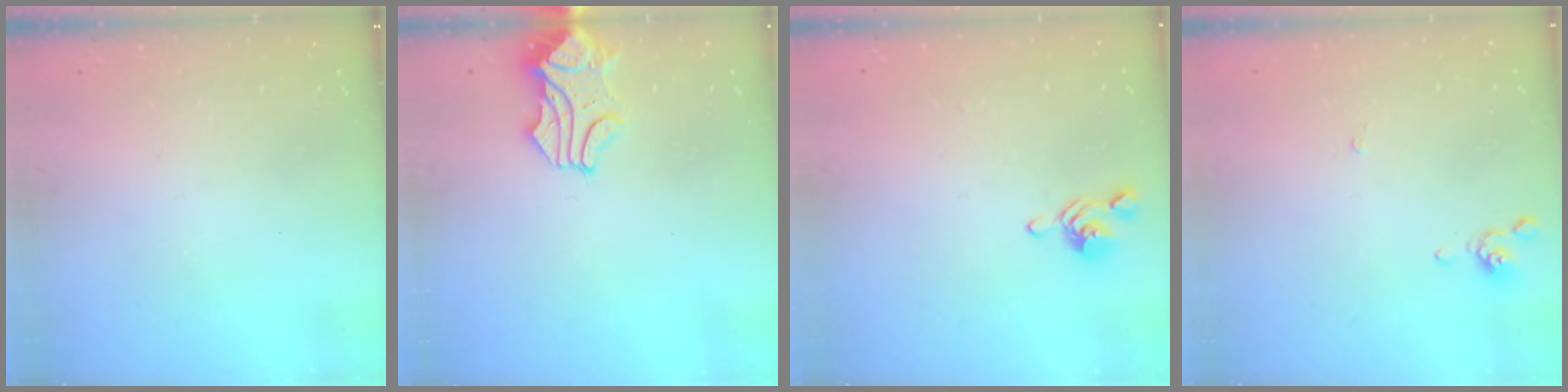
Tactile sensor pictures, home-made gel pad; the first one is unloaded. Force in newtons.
{"total": 0.9, "press": 0.7, "slide": 0.7}
{"total": 1.3, "press": 1.1, "slide": 0.8}
{"total": 0.0}